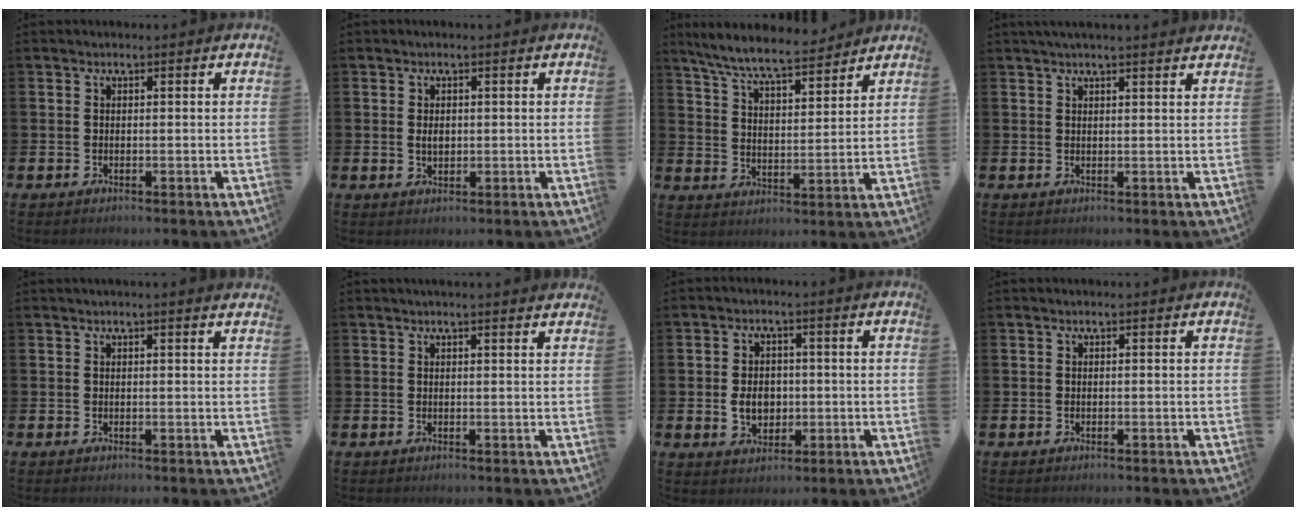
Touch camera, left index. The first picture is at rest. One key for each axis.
{"total": 1.5, "fx": 0.3, "fy": 1.0, "fz": 1.1, "tx": -0.016, "ty": 0.003, "tz": 0.001}
{"total": 7.8, "fx": 7.2, "fy": 0.8, "fz": 2.8, "tx": -0.083, "ty": -0.036, "tz": 0.128}
{"total": 2.0, "fx": 1.9, "fy": -0.2, "fz": 0.7, "tx": -0.013, "ty": -0.005, "tz": 0.034}
{"total": 0.8, "fx": 0.7, "fy": -0.2, "fz": 0.3, "tx": -0.002, "ty": -0.004, "tz": 0.012}
{"total": 1.3, "fx": 1.2, "fy": -0.2, "fz": 0.2, "tx": -0.001, "ty": -0.004, "tz": 0.023}
{"total": 4.2, "fx": -0.2, "fy": 3.3, "fz": 2.6, "tx": -0.040, "ty": 0.006, "tz": -0.011}
{"total": 0.0}